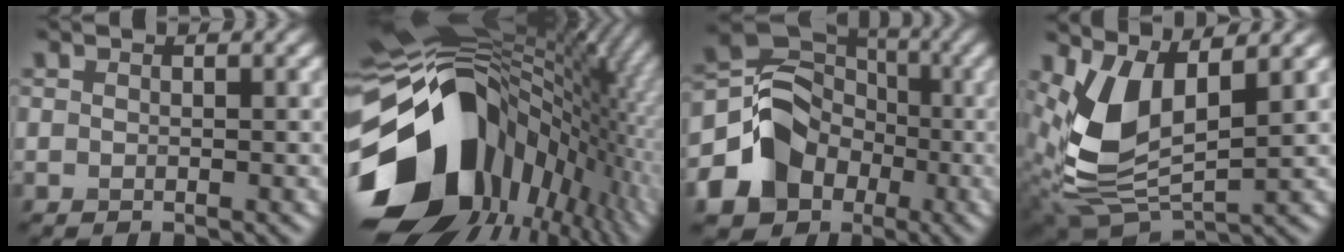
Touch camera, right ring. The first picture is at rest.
{"total": 18.5, "force": [-2.6, 13.5, 12.3], "torque": [-0.222, -0.006, -0.050]}
{"total": 9.9, "force": [-3.4, 8.6, 3.7], "torque": [-0.051, -0.010, -0.077]}
{"total": 7.8, "force": [2.0, 4.1, 6.4], "torque": [-0.146, -0.016, 0.039]}